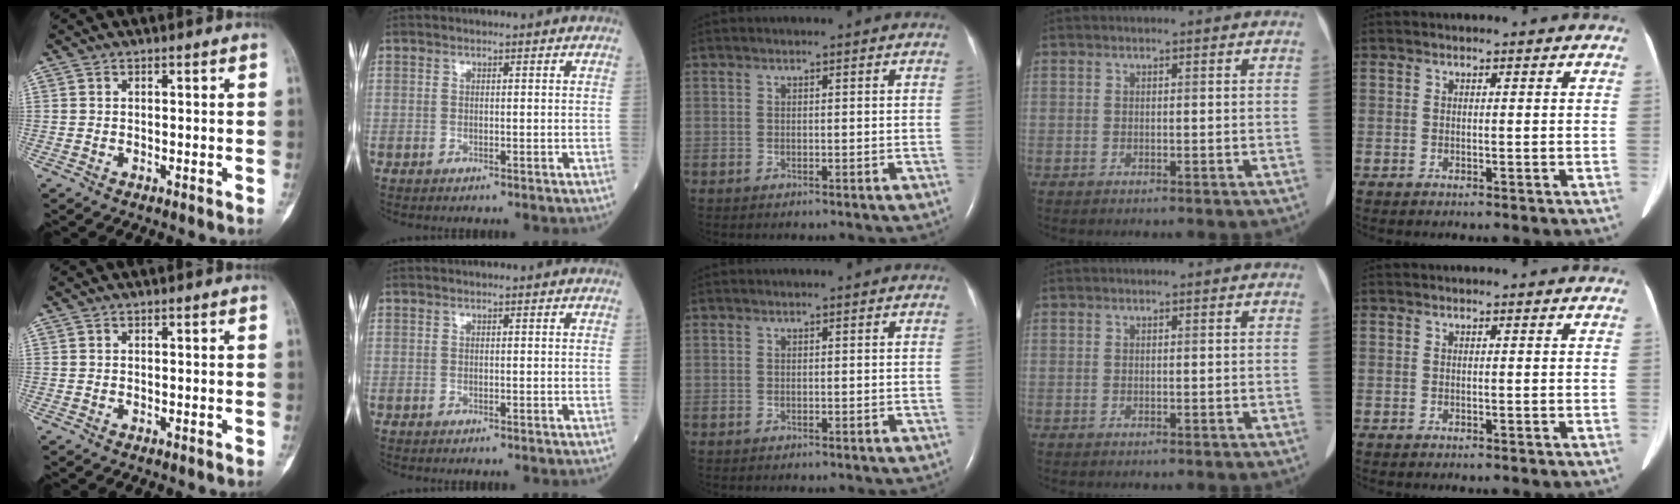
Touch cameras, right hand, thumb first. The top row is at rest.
{}